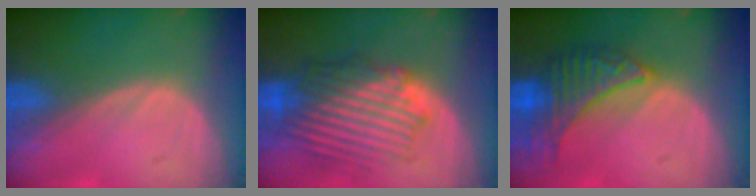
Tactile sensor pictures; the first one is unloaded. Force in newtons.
{"total": 8.8, "press": 8.5, "slide": 2.3}
{"total": 7.1, "press": 7.1, "slide": 0.2}